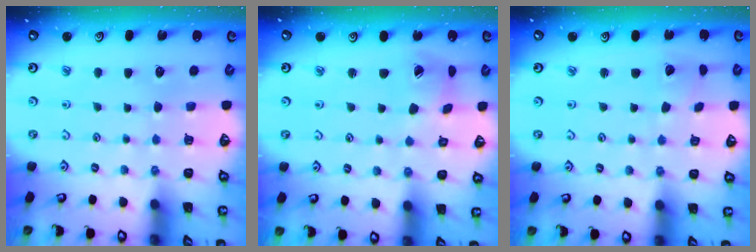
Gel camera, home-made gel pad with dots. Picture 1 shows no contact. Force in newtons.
{"total": 6.1, "press": 6.0, "slide": 0.4}
{"total": 2.2, "press": 2.2, "slide": 0.2}